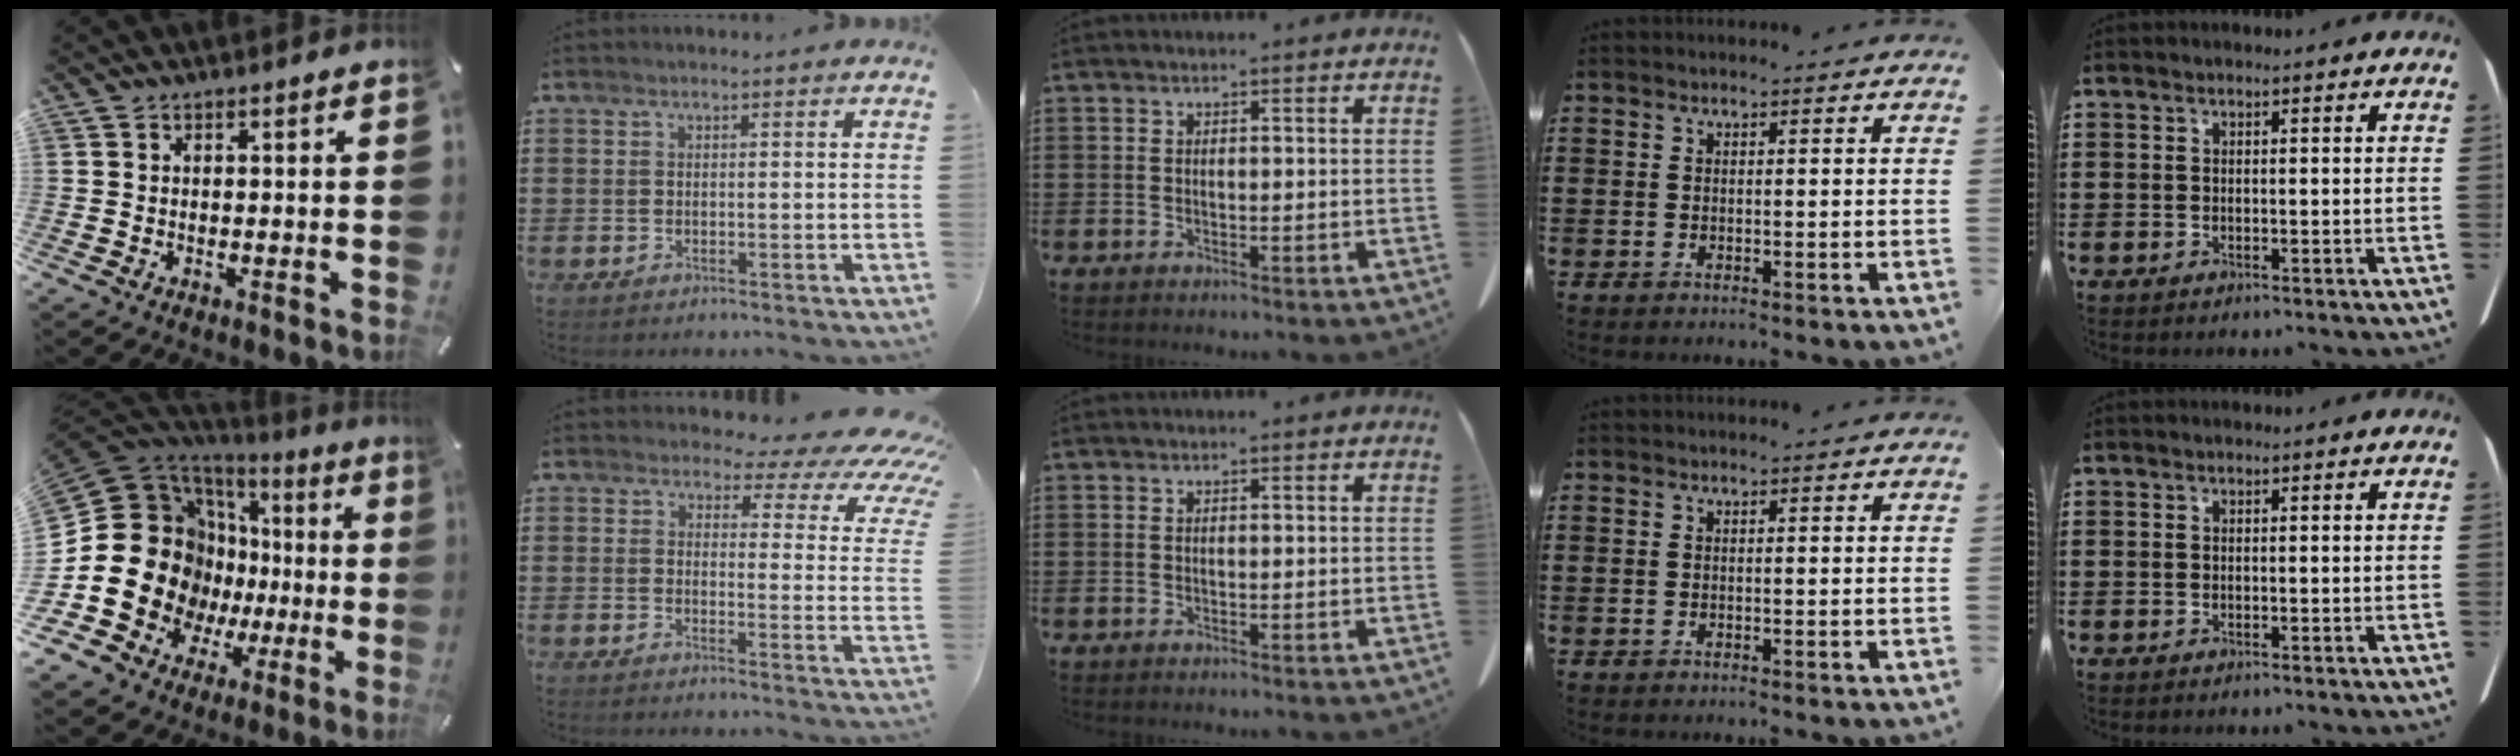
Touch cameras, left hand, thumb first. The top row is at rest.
{"thumb": {"total": 20.7, "force": [0.8, 17.8, 10.5], "torque": [-0.214, -0.039, 0.048]}, "index": {"total": 4.7, "force": [3.3, 1.9, 2.8], "torque": [-0.057, -0.016, 0.049]}}